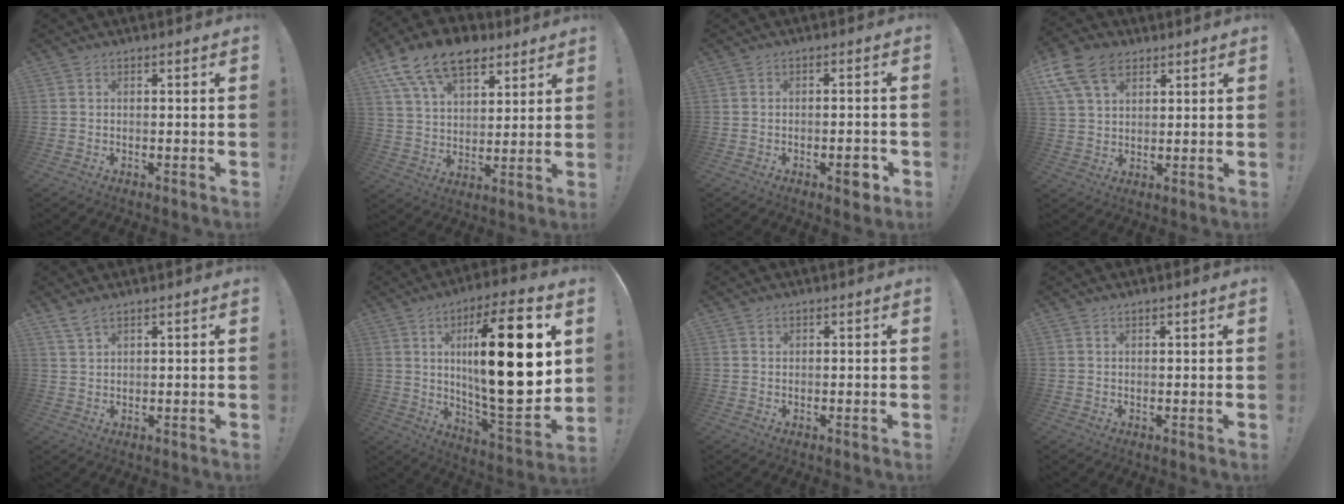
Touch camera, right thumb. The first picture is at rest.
{"total": 16.6, "force": [10.0, 9.7, 9.0], "torque": [-0.151, -0.055, 0.186]}
{"total": 4.4, "force": [-2.0, 1.2, 3.7], "torque": [-0.038, 0.001, -0.033]}
{"total": 12.8, "force": [6.6, 8.2, 7.2], "torque": [-0.131, -0.023, 0.130]}
{"total": 3.7, "force": [3.0, 0.9, 2.0], "torque": [-0.035, -0.014, 0.056]}
{"total": 26.7, "force": [5.3, 6.7, 25.3], "torque": [-0.413, -0.030, 0.073]}
{"total": 0.7, "force": [0.5, 0.5, 0.2], "torque": [0.002, -0.001, 0.007]}
{"total": 1.0, "force": [0.8, 0.0, 0.6], "torque": [-0.005, -0.002, 0.012]}